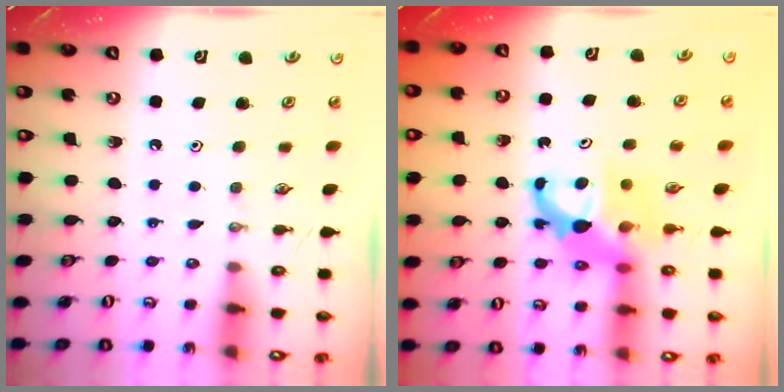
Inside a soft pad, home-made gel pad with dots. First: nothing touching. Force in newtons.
{"total": 7.1, "press": 7.1, "slide": 0.5}